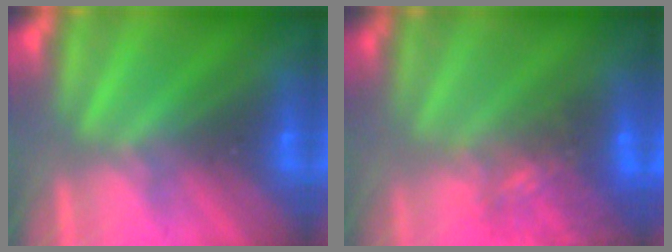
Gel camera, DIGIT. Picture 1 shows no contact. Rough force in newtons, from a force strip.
{"total": 8.0}